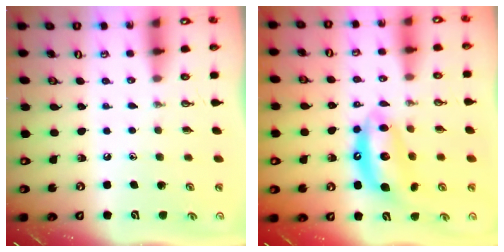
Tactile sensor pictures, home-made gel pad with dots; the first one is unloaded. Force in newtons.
{"total": 10.9, "press": 10.8, "slide": 1.0}